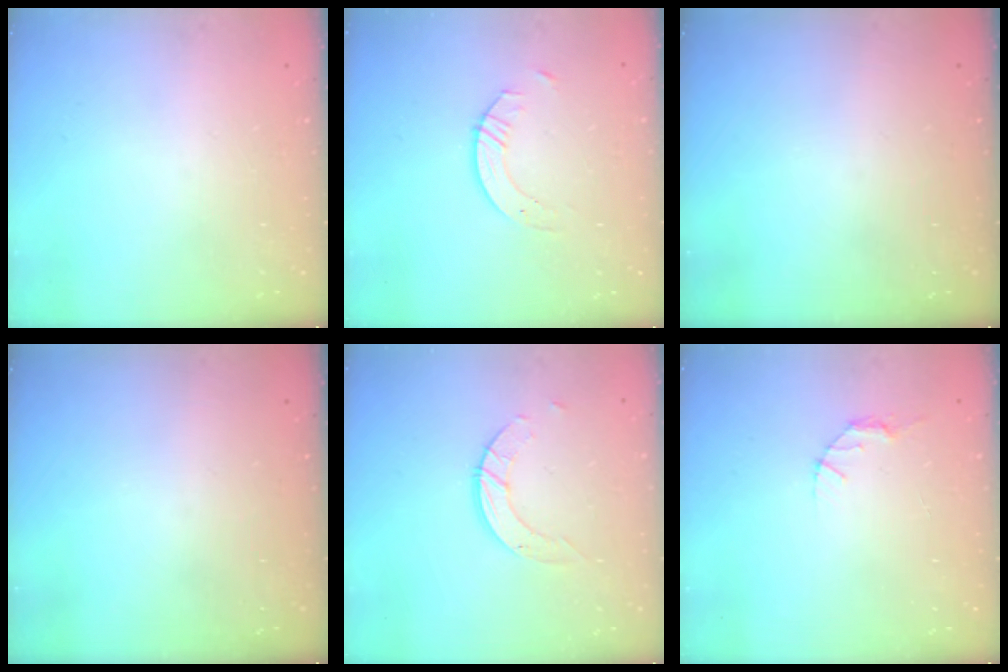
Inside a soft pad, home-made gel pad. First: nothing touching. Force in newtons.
{"total": 4.0, "press": 3.9, "slide": 0.4}
{"total": 0.0}
{"total": 0.0}
{"total": 5.9, "press": 5.9, "slide": 0.5}
{"total": 2.7, "press": 2.7, "slide": 0.4}